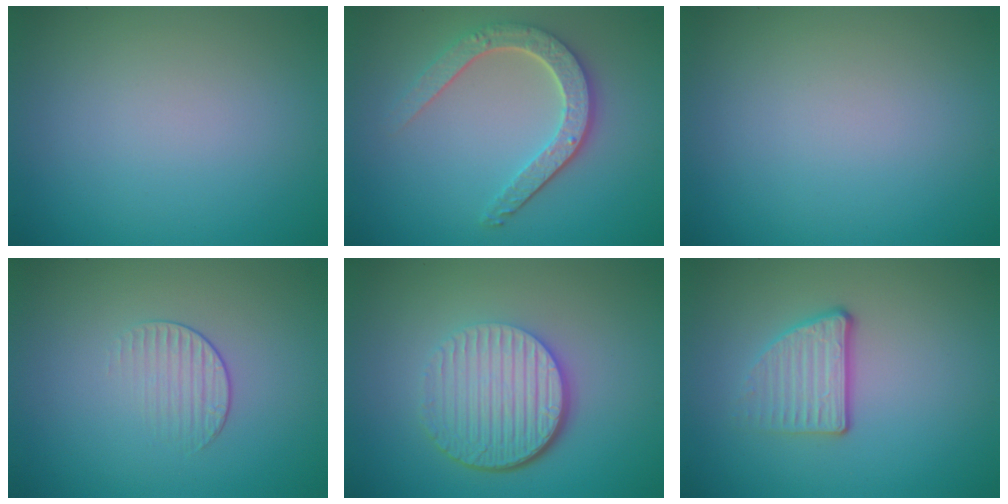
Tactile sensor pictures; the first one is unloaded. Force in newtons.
{"total": 4.2, "press": 3.4, "slide": 2.5}
{"total": 0.0}
{"total": 1.5, "press": 0.7, "slide": 1.3}
{"total": 6.2, "press": 4.2, "slide": 4.5}
{"total": 3.0, "press": 2.3, "slide": 1.9}